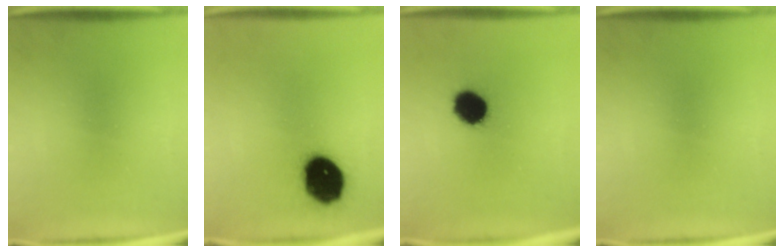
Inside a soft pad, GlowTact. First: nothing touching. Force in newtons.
{"total": 15.4}
{"total": 10.0}
{"total": 0.0}